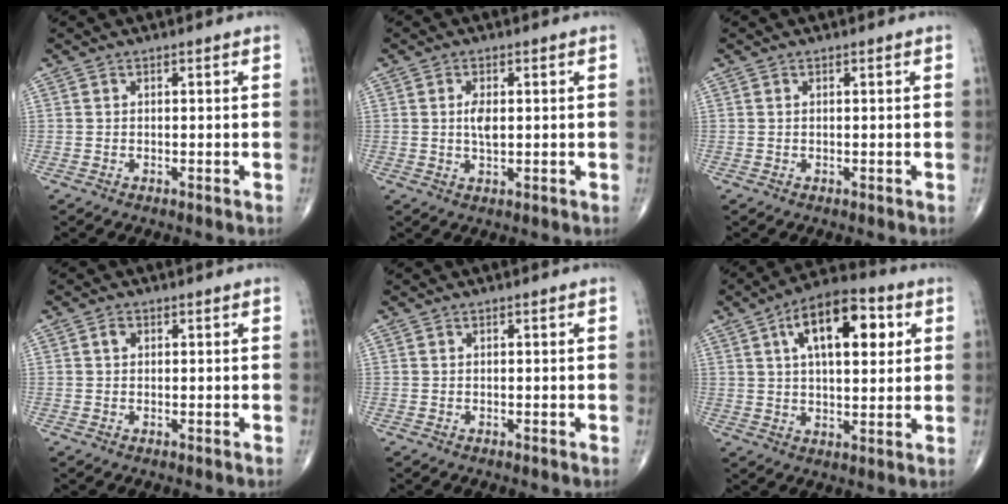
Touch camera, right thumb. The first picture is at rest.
{"total": 3.3, "force": [0.3, 1.5, 2.9], "torque": [-0.052, -0.003, 0.006]}
{"total": 0.0}
{"total": 1.3, "force": [0.4, 0.9, 0.7], "torque": [-0.011, 0.003, 0.006]}
{"total": 0.0}
{"total": 15.5, "force": [5.1, 7.3, 12.7], "torque": [-0.174, 0.007, 0.075]}